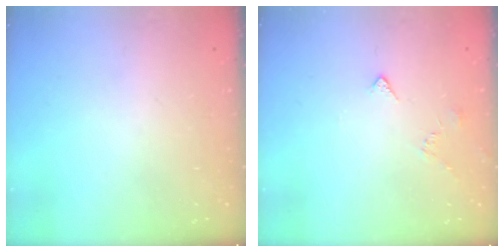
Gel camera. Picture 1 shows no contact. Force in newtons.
{"total": 3.9, "press": 3.9, "slide": 0.6}